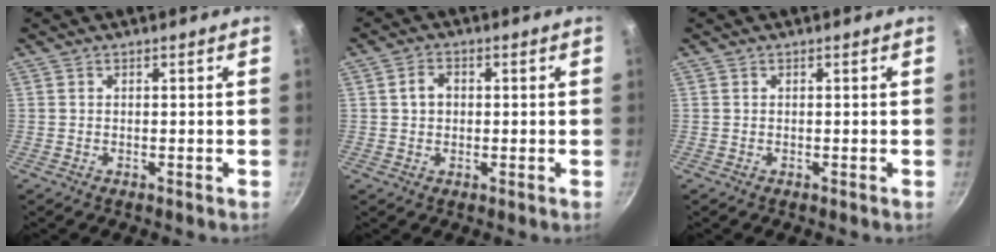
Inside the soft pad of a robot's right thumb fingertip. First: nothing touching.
{"total": 3.2, "force": [0.3, 2.5, 2.0], "torque": [-0.024, 0.008, 0.003]}
{"total": 0.0}